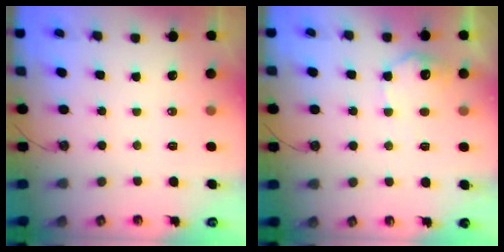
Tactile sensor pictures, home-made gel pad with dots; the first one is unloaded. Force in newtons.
{"total": 9.0, "press": 9.0, "slide": 0.3}